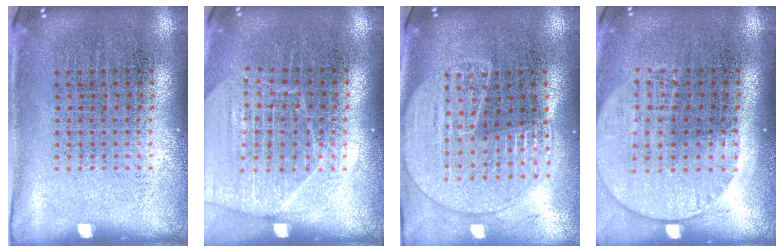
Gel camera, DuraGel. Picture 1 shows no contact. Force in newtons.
{"total": 1.6, "press": 1.6, "slide": 0.1}
{"total": 1.8, "press": 1.7, "slide": 0.7}
{"total": 1.5, "press": 1.3, "slide": 0.7}